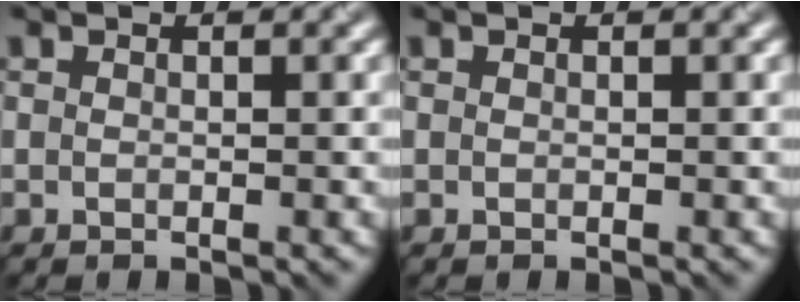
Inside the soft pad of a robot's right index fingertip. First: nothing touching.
{"total": 0.0}